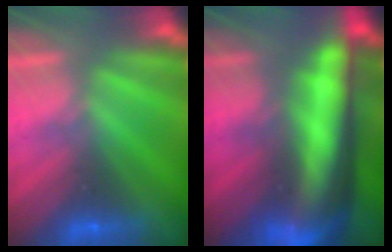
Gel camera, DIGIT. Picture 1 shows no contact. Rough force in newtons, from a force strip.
{"total": 7.8}